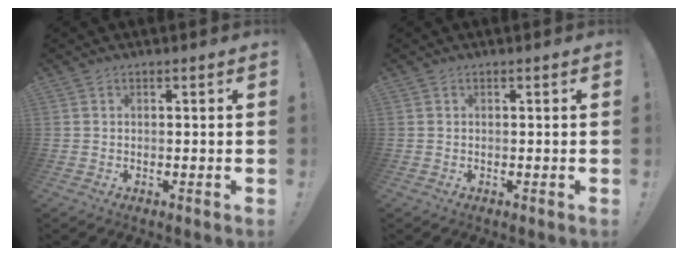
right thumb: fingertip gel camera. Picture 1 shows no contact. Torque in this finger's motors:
{"motor_torque": [0.00, 0.00, 0.00, 0.00, 0.00]}